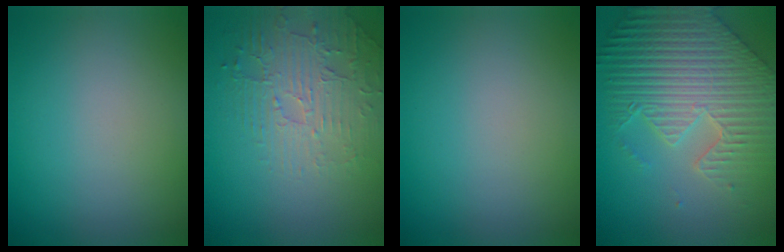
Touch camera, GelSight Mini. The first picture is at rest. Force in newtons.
{"total": 2.6, "press": 2.1, "slide": 1.5}
{"total": 0.0}
{"total": 8.8, "press": 6.5, "slide": 6.0}